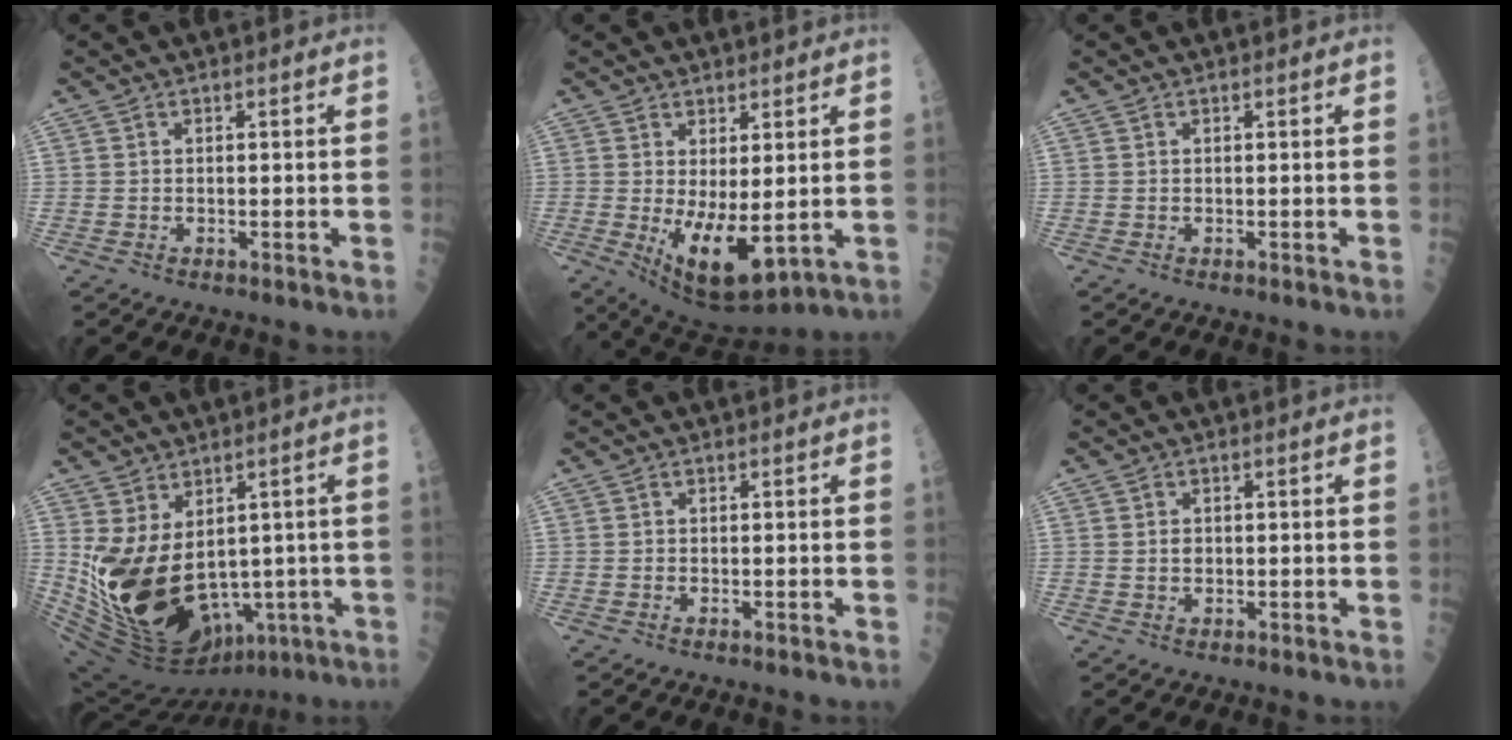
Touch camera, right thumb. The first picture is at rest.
{"total": 11.2, "force": [-1.0, 4.7, 10.1], "torque": [-0.158, -0.023, 0.008]}
{"total": 0.0}
{"total": 20.1, "force": [-2.6, 13.3, 14.8], "torque": [-0.263, -0.016, -0.002]}
{"total": 0.0}
{"total": 1.5, "force": [0.1, 1.1, 1.0], "torque": [-0.006, 0.002, 0.004]}